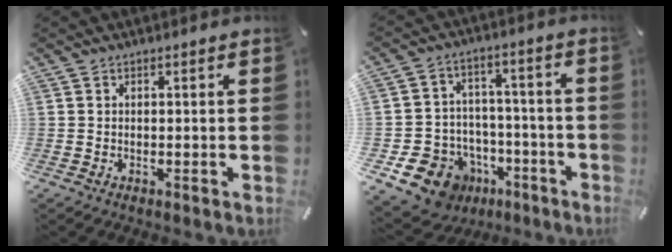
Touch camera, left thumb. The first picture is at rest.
{"total": 13.2, "force": [-7.2, 10.2, 4.4], "torque": [-0.061, 0.055, -0.114]}